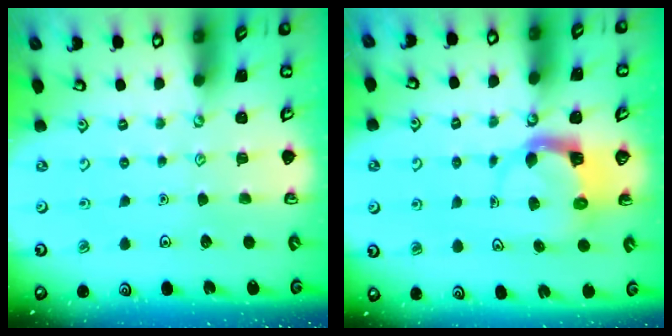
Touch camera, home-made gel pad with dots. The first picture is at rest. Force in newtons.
{"total": 3.8, "press": 3.7, "slide": 0.7}